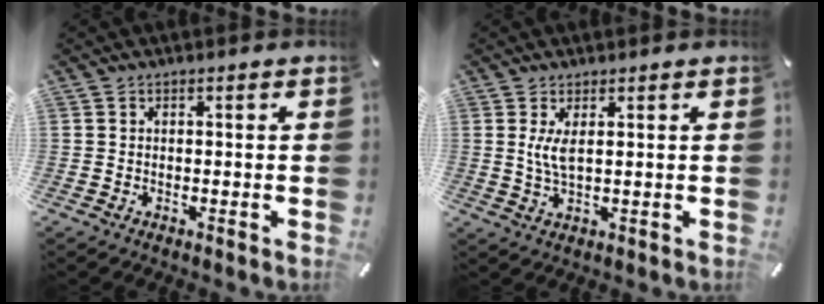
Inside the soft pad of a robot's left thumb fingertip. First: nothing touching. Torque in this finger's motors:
{"motor_torque": [0.58, 0.50, 0.33, -0.45, 0.20]}